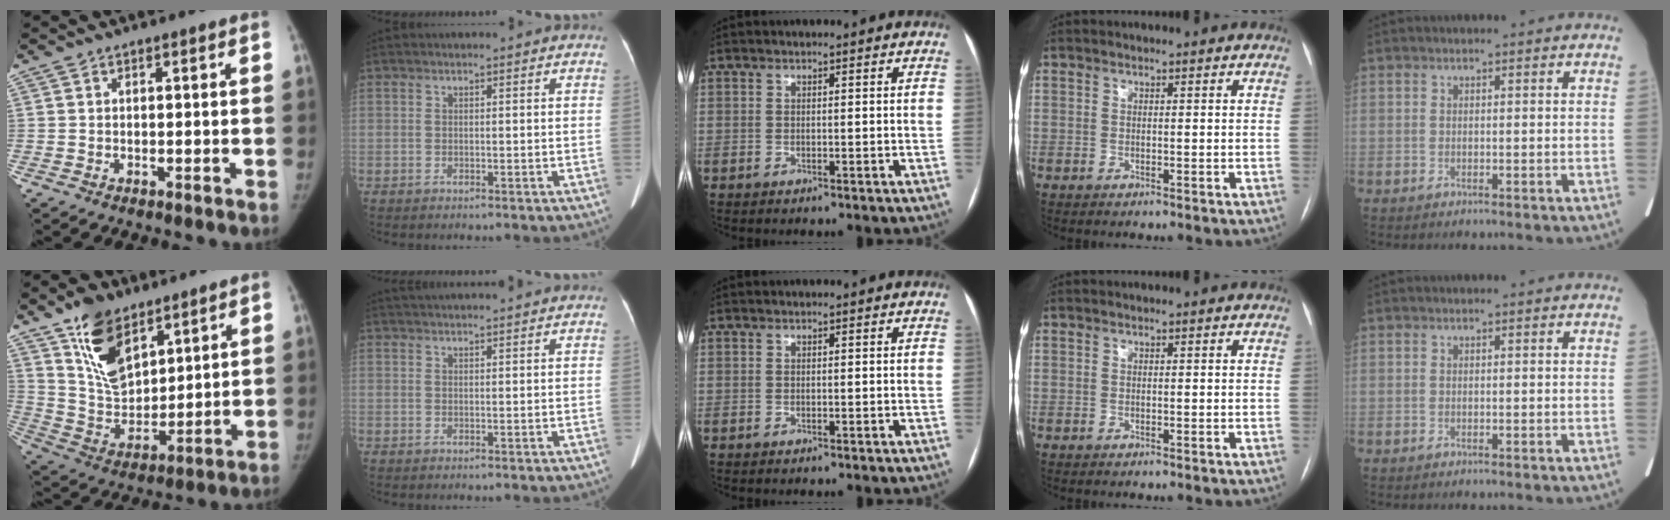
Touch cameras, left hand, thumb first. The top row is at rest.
{"thumb": {"total": 14.2, "force": [8.8, 7.9, 7.8], "torque": [-0.106, -0.053, 0.174]}, "index": {"total": 8.7, "force": [8.1, 0.1, 3.2], "torque": [-0.046, 0.034, 0.103]}}